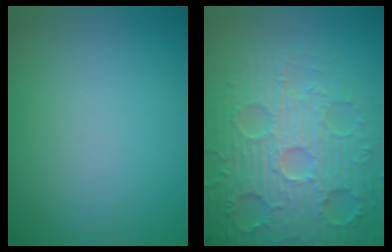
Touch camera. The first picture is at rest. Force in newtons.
{"total": 8.0, "press": 6.4, "slide": 4.8}